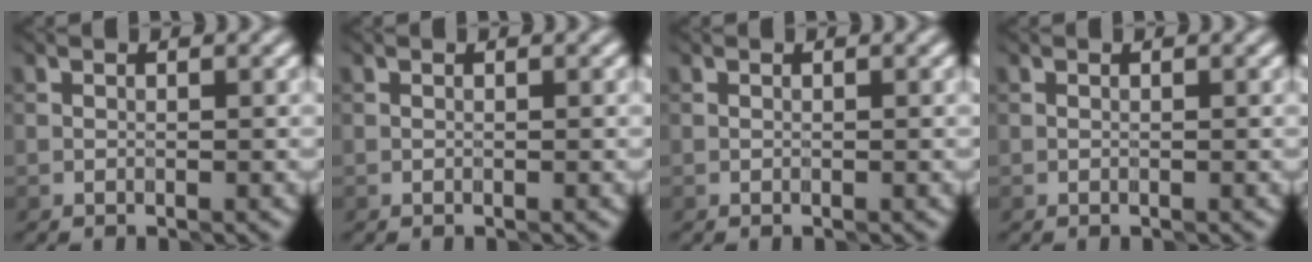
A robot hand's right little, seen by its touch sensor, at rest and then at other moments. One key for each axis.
{"total": 0.0}
{"total": 0.0}
{"total": 0.0}